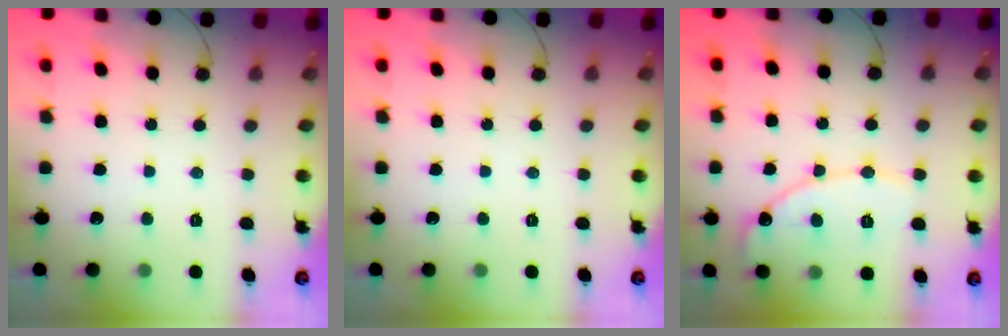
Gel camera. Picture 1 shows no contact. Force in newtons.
{"total": 0.0}
{"total": 10.7, "press": 10.7, "slide": 0.8}